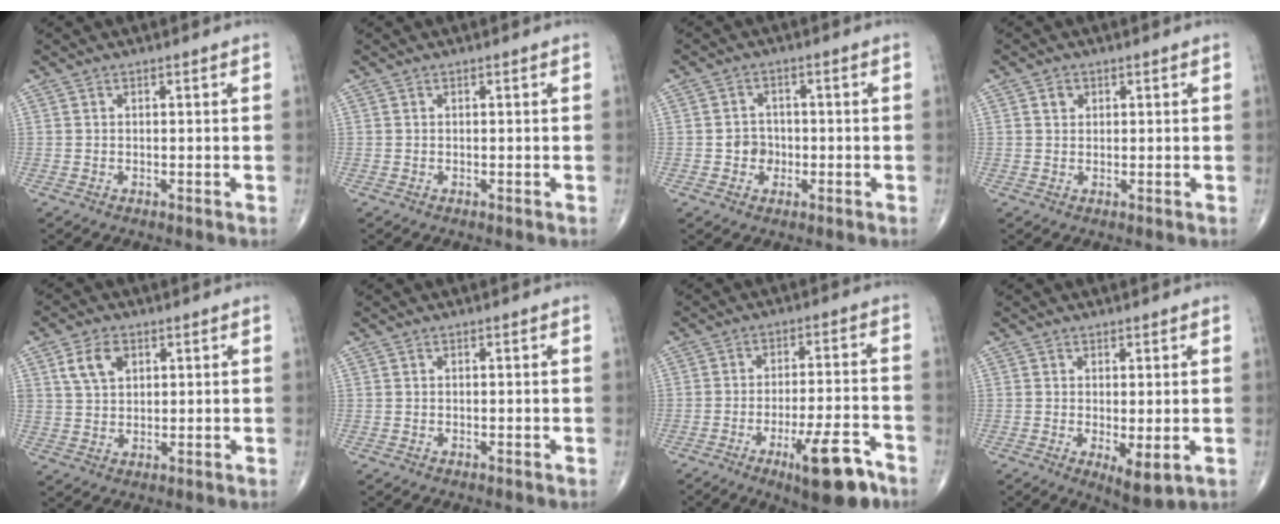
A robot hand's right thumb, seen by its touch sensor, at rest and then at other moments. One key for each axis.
{"total": 0.0}
{"total": 3.8, "fx": -0.8, "fy": 3.4, "fz": 1.5, "tx": 0.000, "ty": 0.008, "tz": -0.018}
{"total": 1.8, "fx": 0.7, "fy": 1.5, "fz": 0.7, "tx": -0.004, "ty": -0.002, "tz": 0.009}
{"total": 6.4, "fx": 2.7, "fy": 4.3, "fz": 3.9, "tx": -0.057, "ty": -0.006, "tz": 0.053}
{"total": 0.0}
{"total": 12.4, "fx": -6.9, "fy": 3.3, "fz": 9.7, "tx": -0.142, "ty": 0.033, "tz": -0.099}
{"total": 5.1, "fx": -0.8, "fy": 1.8, "fz": 4.7, "tx": -0.074, "ty": -0.019, "tz": -0.006}